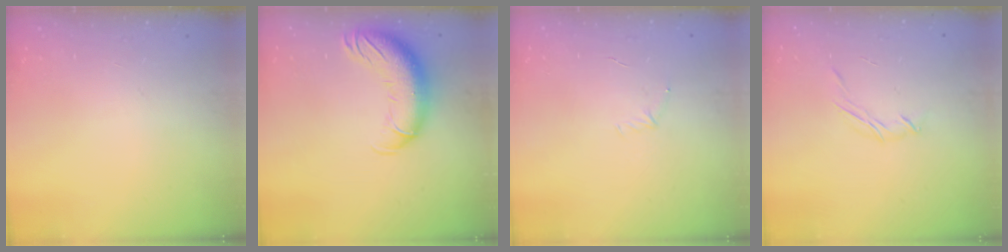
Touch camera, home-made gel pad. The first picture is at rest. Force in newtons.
{"total": 14.0, "press": 13.6, "slide": 3.3}
{"total": 4.2, "press": 4.0, "slide": 1.1}
{"total": 3.6, "press": 3.5, "slide": 0.8}